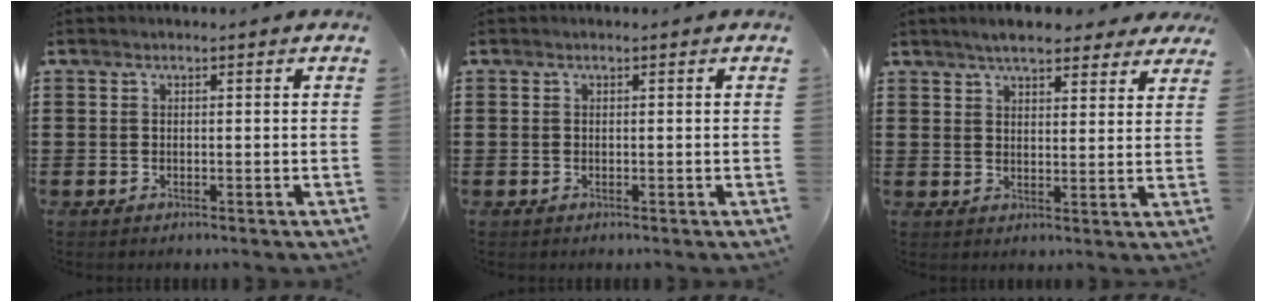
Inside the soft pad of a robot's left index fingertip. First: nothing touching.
{"total": 0.0}
{"total": 5.6, "force": [4.9, 1.2, 2.5], "torque": [-0.053, -0.008, 0.088]}